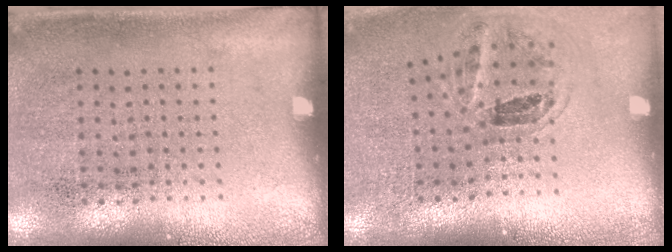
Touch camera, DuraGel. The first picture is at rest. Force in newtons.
{"total": 1.1, "press": 1.0, "slide": 0.5}